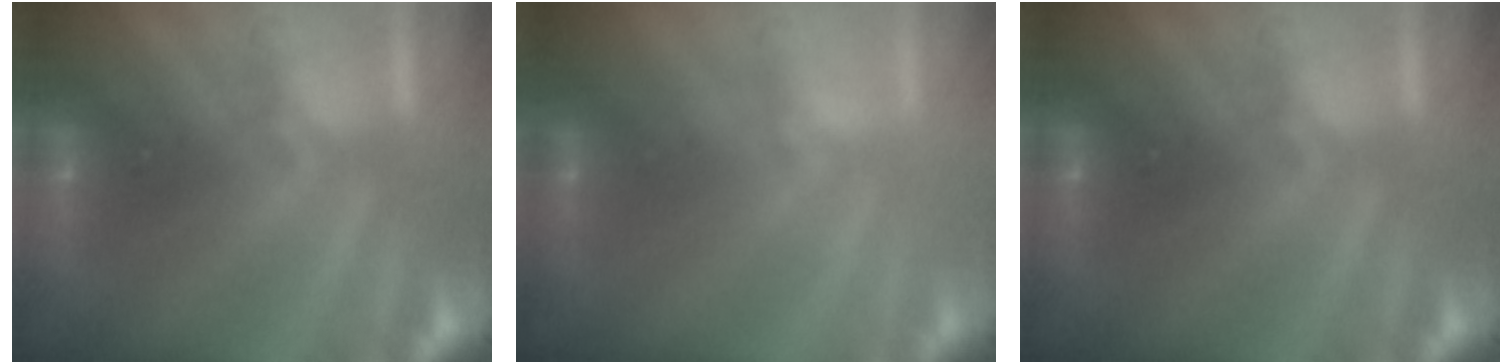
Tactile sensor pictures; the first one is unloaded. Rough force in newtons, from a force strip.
{"total": 2.2}
{"total": 0.0}